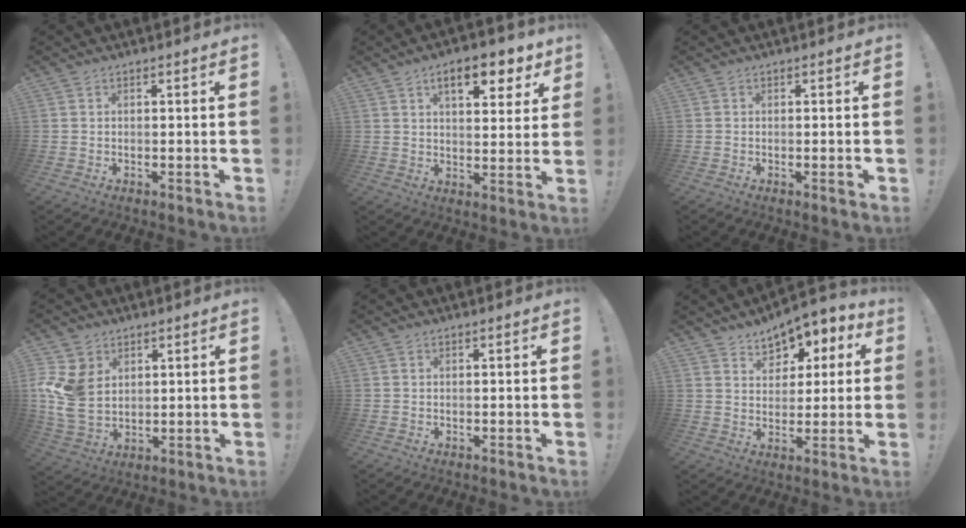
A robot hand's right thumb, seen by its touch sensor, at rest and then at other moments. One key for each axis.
{"total": 10.6, "fx": 5.9, "fy": 4.1, "fz": 7.8, "tx": -0.097, "ty": -0.029, "tz": 0.095}
{"total": 1.5, "fx": -0.4, "fy": -0.1, "fz": 1.4, "tx": -0.022, "ty": 0.000, "tz": -0.008}
{"total": 12.0, "fx": 3.2, "fy": 9.4, "fz": 6.7, "tx": -0.143, "ty": -0.022, "tz": 0.064}
{"total": 0.0}
{"total": 7.4, "fx": 4.9, "fy": 5.2, "fz": 1.9, "tx": -0.018, "ty": -0.041, "tz": 0.091}